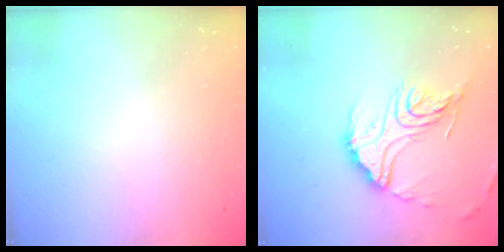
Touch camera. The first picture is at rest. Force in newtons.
{"total": 17.9, "press": 17.8, "slide": 1.5}